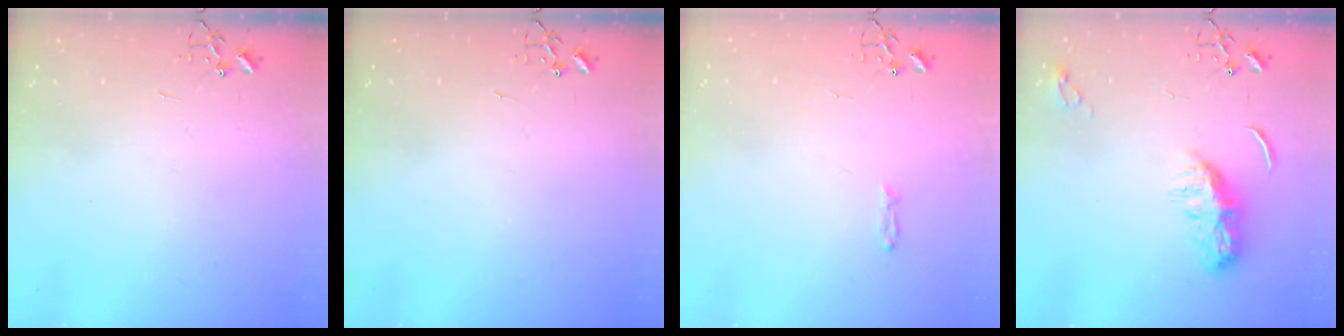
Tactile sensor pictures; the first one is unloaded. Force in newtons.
{"total": 0.0}
{"total": 3.6, "press": 3.6, "slide": 0.4}
{"total": 8.7, "press": 8.7, "slide": 0.3}